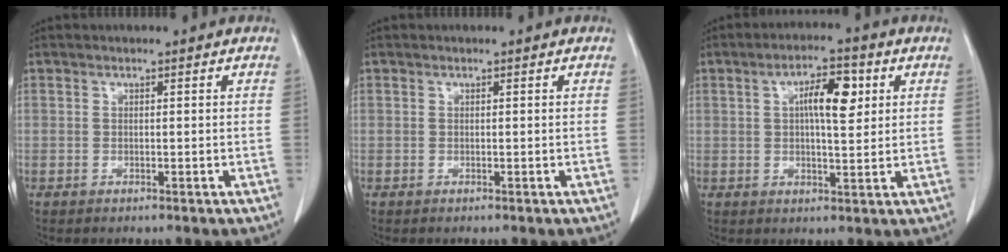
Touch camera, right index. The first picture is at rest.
{"total": 0.0}
{"total": 7.0, "force": [2.0, 2.1, 6.4], "torque": [-0.107, 0.012, 0.030]}